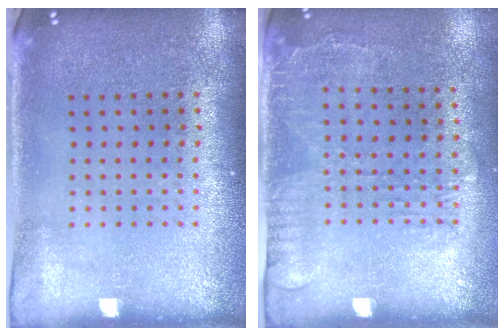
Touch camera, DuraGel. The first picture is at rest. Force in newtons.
{"total": 1.7, "press": 1.2, "slide": 1.1}